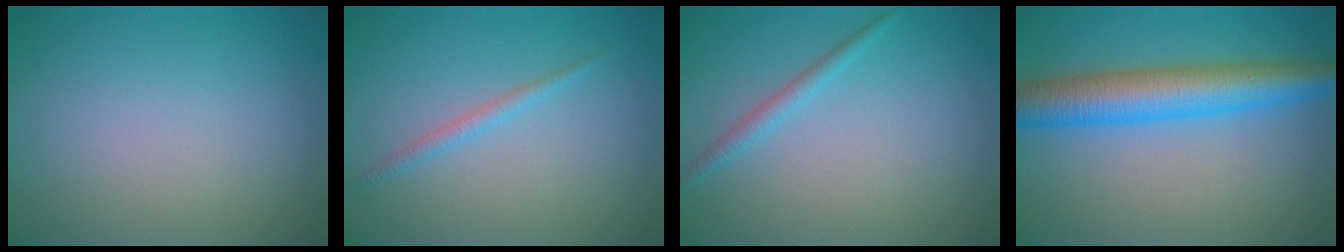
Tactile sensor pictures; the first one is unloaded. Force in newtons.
{"total": 1.2, "press": 1.2, "slide": 0.1}
{"total": 1.4, "press": 1.4, "slide": 0.0}
{"total": 7.1, "press": 7.1, "slide": 0.1}